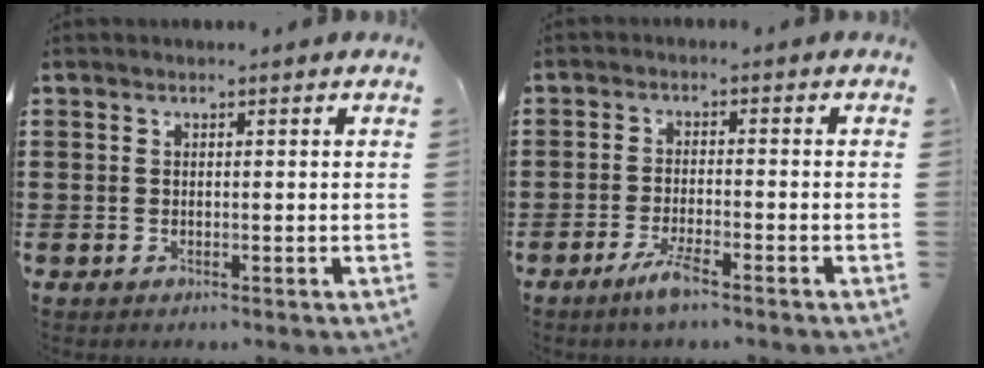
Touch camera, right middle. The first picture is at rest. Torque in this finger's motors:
{"motor_torque": [0.57, -0.46, 0.15, 0.08]}